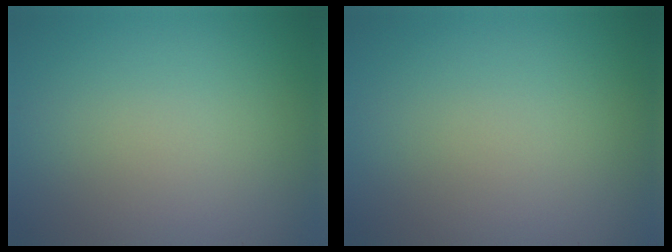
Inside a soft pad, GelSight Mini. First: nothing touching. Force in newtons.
{"total": 0.0}